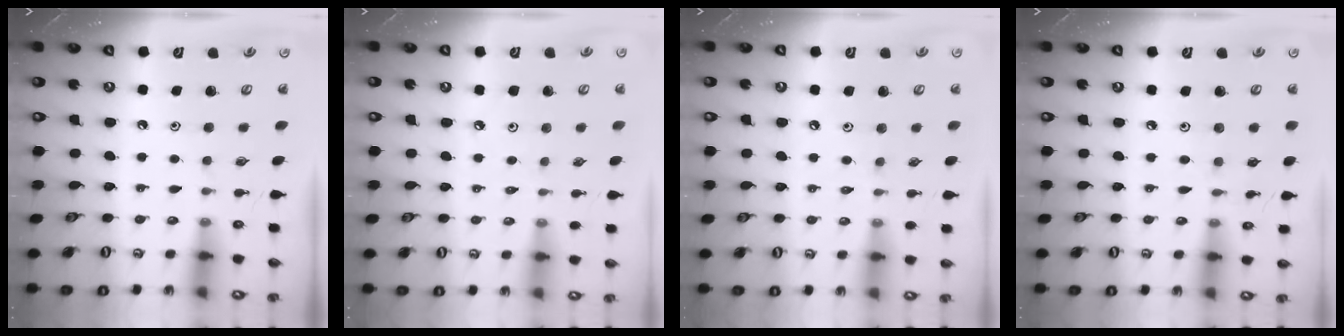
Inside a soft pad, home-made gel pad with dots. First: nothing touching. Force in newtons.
{"total": 1.9, "press": 1.9, "slide": 0.4}
{"total": 3.6, "press": 3.6, "slide": 0.6}
{"total": 2.7, "press": 2.7, "slide": 0.4}